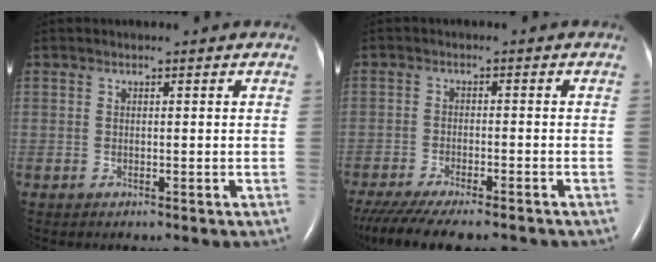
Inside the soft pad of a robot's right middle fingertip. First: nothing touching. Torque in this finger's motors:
{"motor_torque": [0.62, -0.65, 0.13, 0.06]}